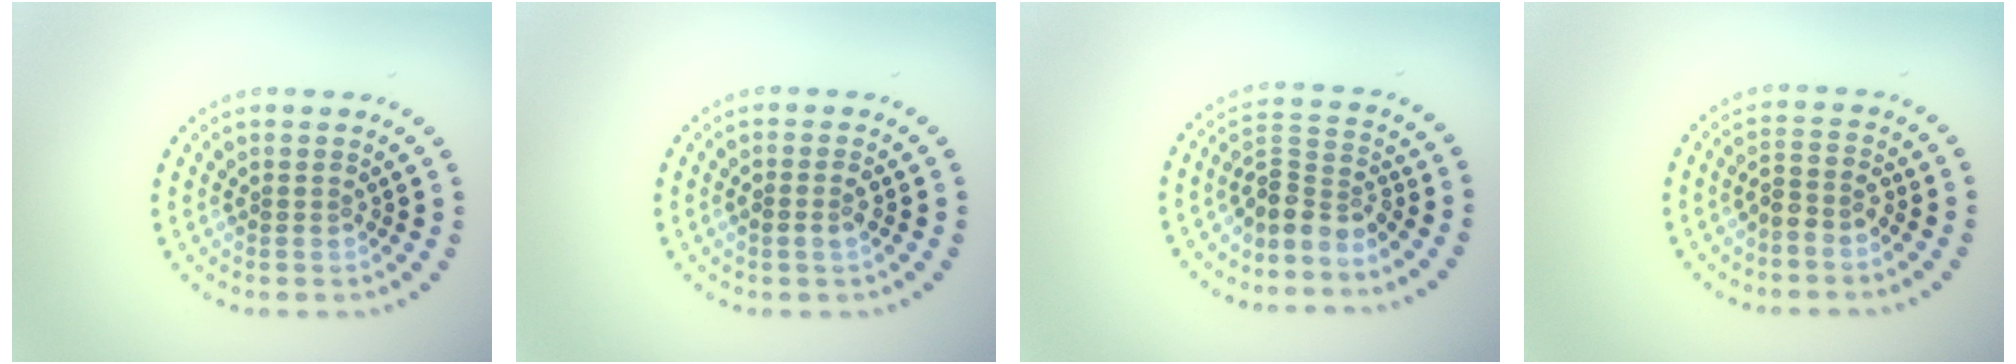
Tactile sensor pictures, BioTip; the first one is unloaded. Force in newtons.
{"total": 1.3, "press": 1.3, "slide": 0.2}
{"total": 3.4, "press": 2.4, "slide": 2.4}
{"total": 2.2, "press": 1.8, "slide": 1.3}